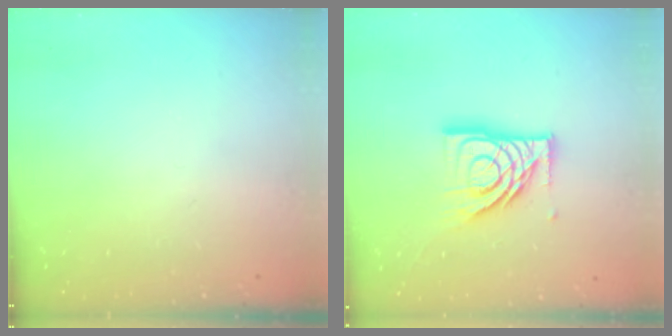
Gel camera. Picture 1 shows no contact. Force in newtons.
{"total": 15.1, "press": 14.9, "slide": 1.9}